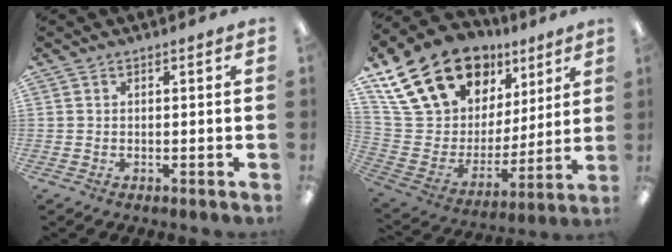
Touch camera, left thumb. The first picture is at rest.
{"total": 24.1, "force": [15.7, 14.4, 11.1], "torque": [-0.212, -0.083, 0.307]}